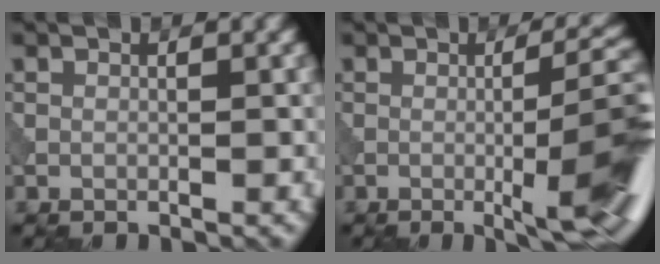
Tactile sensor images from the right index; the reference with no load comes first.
{"total": 10.0, "force": [-1.5, 2.3, 9.7], "torque": [-0.114, 0.002, -0.014]}